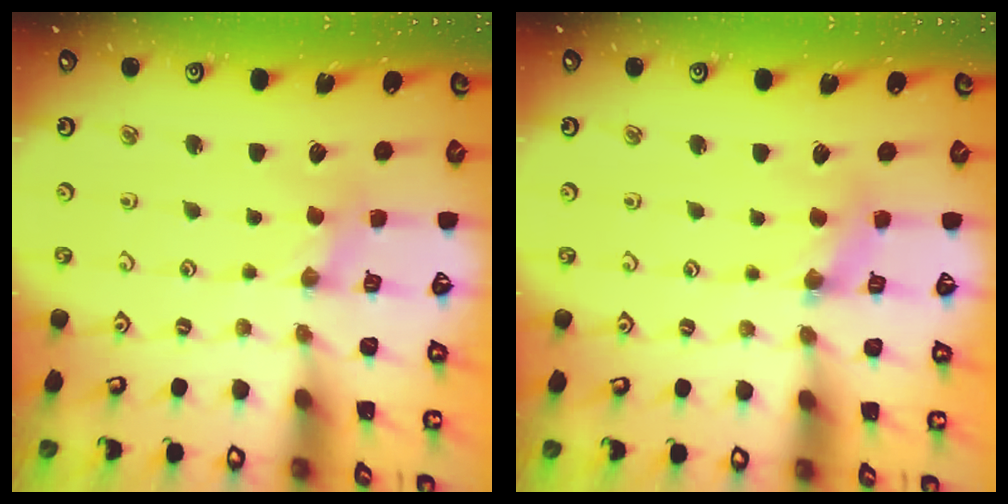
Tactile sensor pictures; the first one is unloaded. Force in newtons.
{"total": 2.7, "press": 2.7, "slide": 0.2}